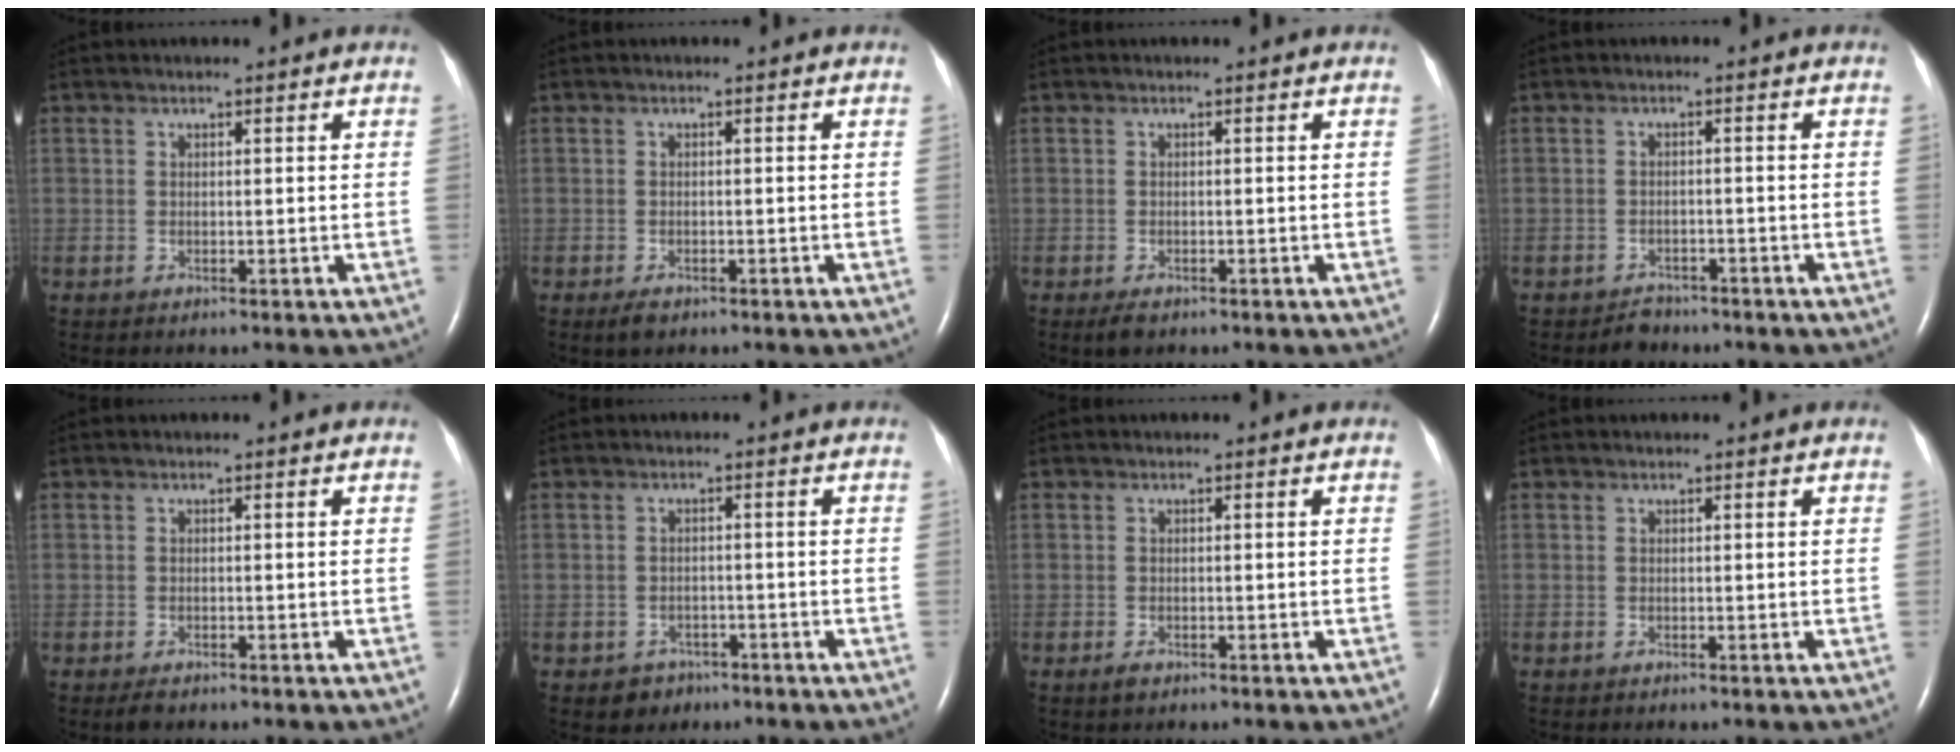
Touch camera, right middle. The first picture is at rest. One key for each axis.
{"total": 1.7, "fx": -1.1, "fy": 0.8, "fz": 1.0, "tx": -0.024, "ty": -0.002, "tz": -0.014}
{"total": 1.7, "fx": -1.1, "fy": 0.8, "fz": 1.0, "tx": -0.025, "ty": -0.003, "tz": -0.015}
{"total": 2.4, "fx": -2.0, "fy": 1.3, "fz": 0.0, "tx": -0.009, "ty": 0.002, "tz": -0.030}
{"total": 1.4, "fx": -1.0, "fy": 0.6, "fz": 0.8, "tx": -0.019, "ty": -0.002, "tz": -0.013}
{"total": 2.9, "fx": -1.7, "fy": 2.4, "fz": 0.2, "tx": -0.006, "ty": 0.011, "tz": -0.019}
{"total": 1.0, "fx": -0.7, "fy": 0.5, "fz": 0.6, "tx": -0.016, "ty": -0.001, "tz": -0.009}
{"total": 0.0}